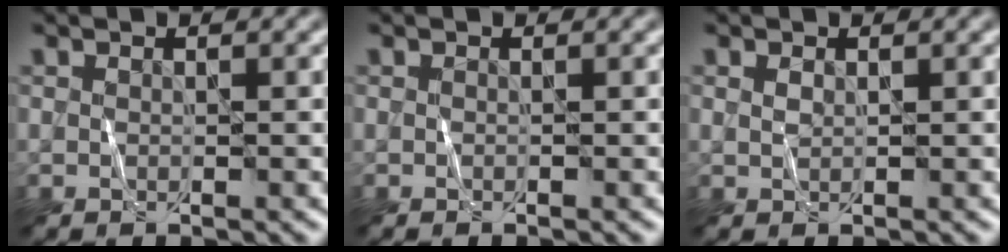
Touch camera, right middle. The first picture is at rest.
{"total": 0.0}
{"total": 0.7, "force": [0.5, 0.3, 0.3], "torque": [-0.010, 0.001, 0.010]}